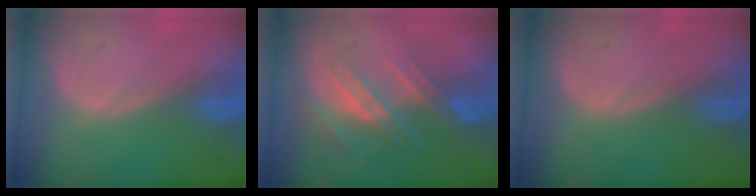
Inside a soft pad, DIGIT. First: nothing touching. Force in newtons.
{"total": 7.6, "press": 6.9, "slide": 3.3}
{"total": 0.0}